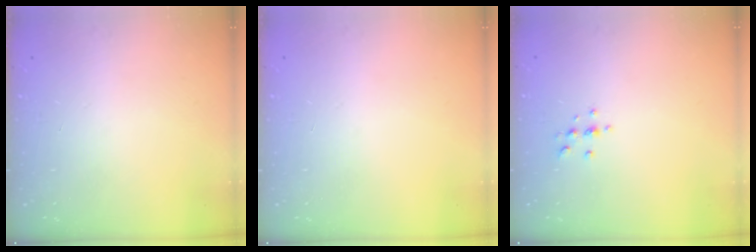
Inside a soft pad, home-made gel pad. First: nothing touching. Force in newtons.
{"total": 0.0}
{"total": 2.9, "press": 2.9, "slide": 0.4}